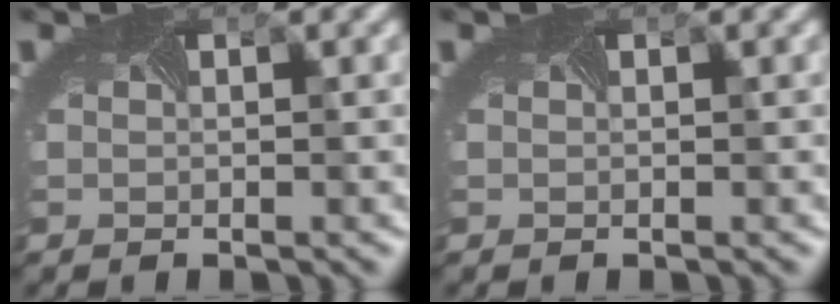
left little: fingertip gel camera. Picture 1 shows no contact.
{"total": 0.0}